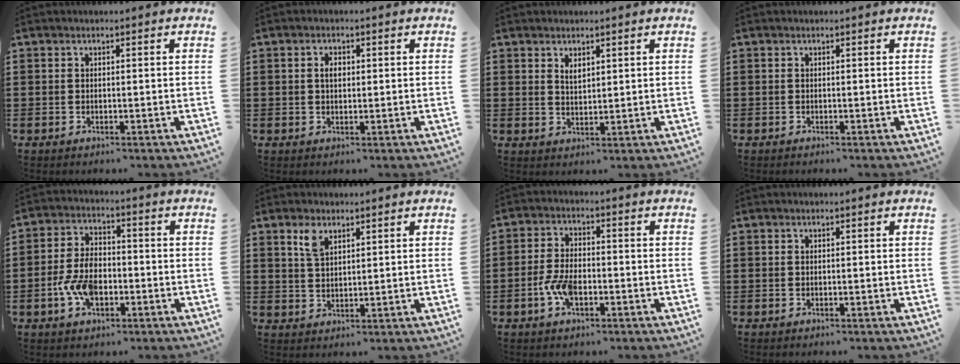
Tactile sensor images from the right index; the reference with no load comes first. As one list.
[{"total": 2.0, "force": [0.3, 1.2, 1.6], "torque": [-0.033, 0.009, 0.004]}, {"total": 1.8, "force": [1.3, 0.9, 0.9], "torque": [-0.019, 0.003, 0.024]}, {"total": 0.0}, {"total": 7.2, "force": [-2.1, 4.2, 5.5], "torque": [-0.128, 0.002, -0.043]}, {"total": 3.4, "force": [2.2, 1.6, 2.1], "torque": [-0.048, 0.005, 0.040]}, {"total": 5.0, "force": [-1.7, 2.4, 4.1], "torque": [-0.097, -0.004, -0.035]}, {"total": 0.0}]